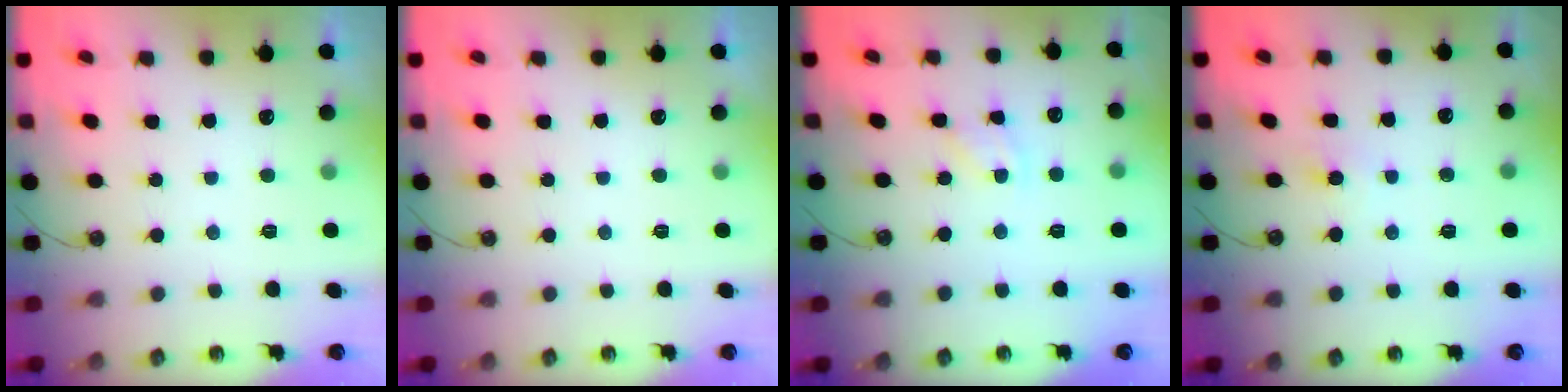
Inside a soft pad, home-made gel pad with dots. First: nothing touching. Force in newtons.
{"total": 0.0}
{"total": 2.6, "press": 2.6, "slide": 0.4}
{"total": 5.2, "press": 5.1, "slide": 0.6}